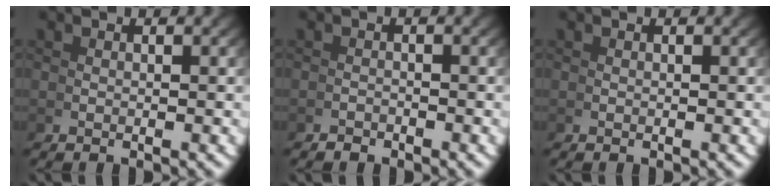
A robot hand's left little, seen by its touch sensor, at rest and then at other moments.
{"total": 1.4, "force": [-1.0, -0.6, -0.7], "torque": [0.020, -0.005, -0.018]}
{"total": 0.0}